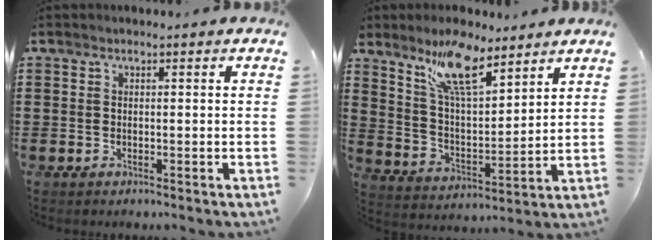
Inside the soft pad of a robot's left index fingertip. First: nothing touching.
{"total": 10.0, "force": [7.7, 2.9, 5.6], "torque": [-0.116, -0.027, 0.140]}